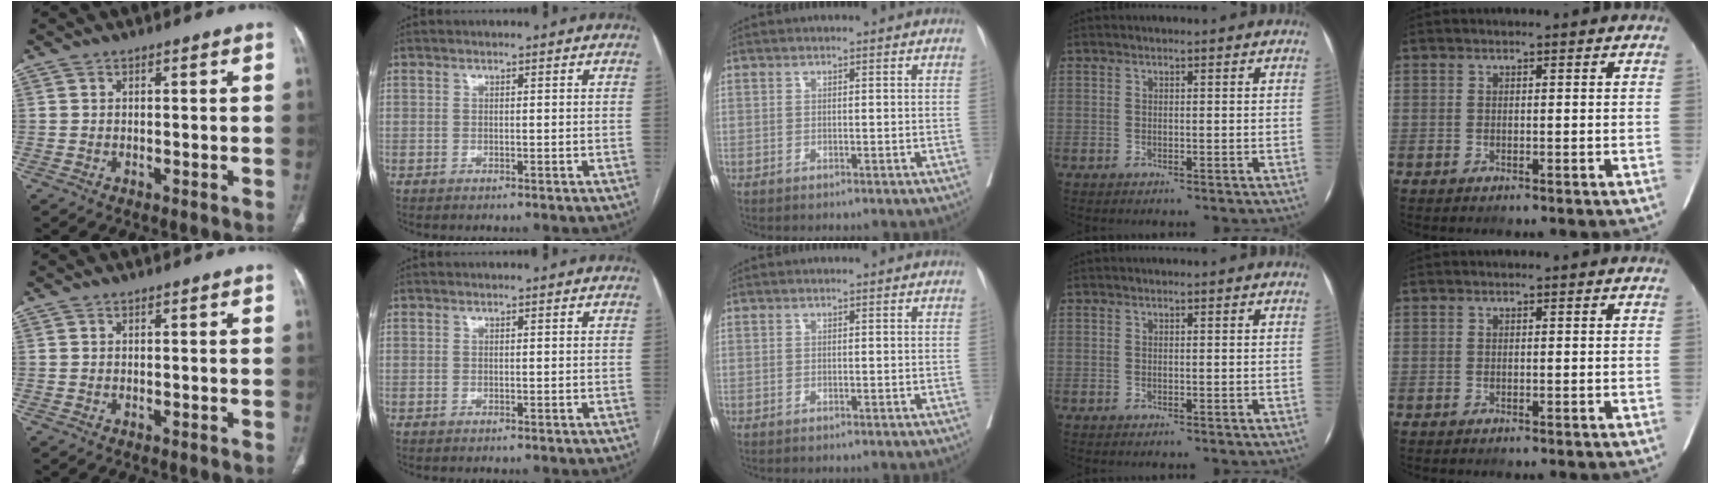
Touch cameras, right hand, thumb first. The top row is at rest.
{}